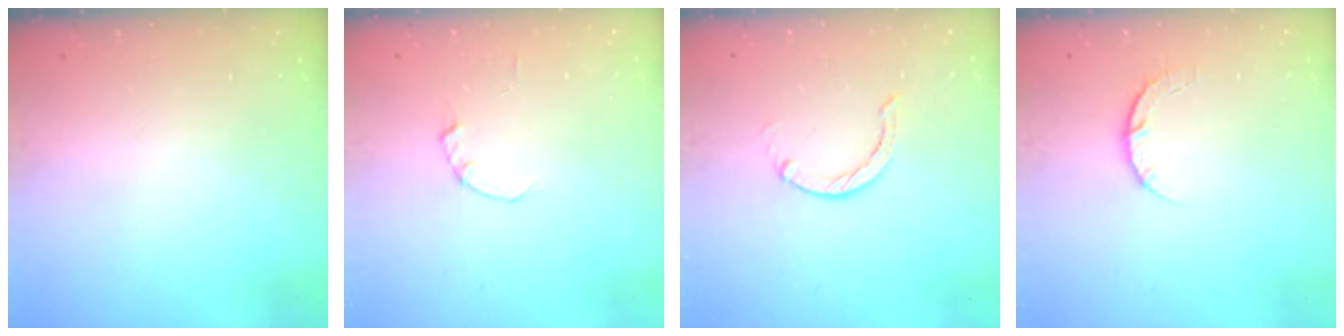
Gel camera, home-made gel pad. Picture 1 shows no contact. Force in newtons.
{"total": 0.0}
{"total": 0.0}
{"total": 4.8, "press": 4.8, "slide": 0.6}